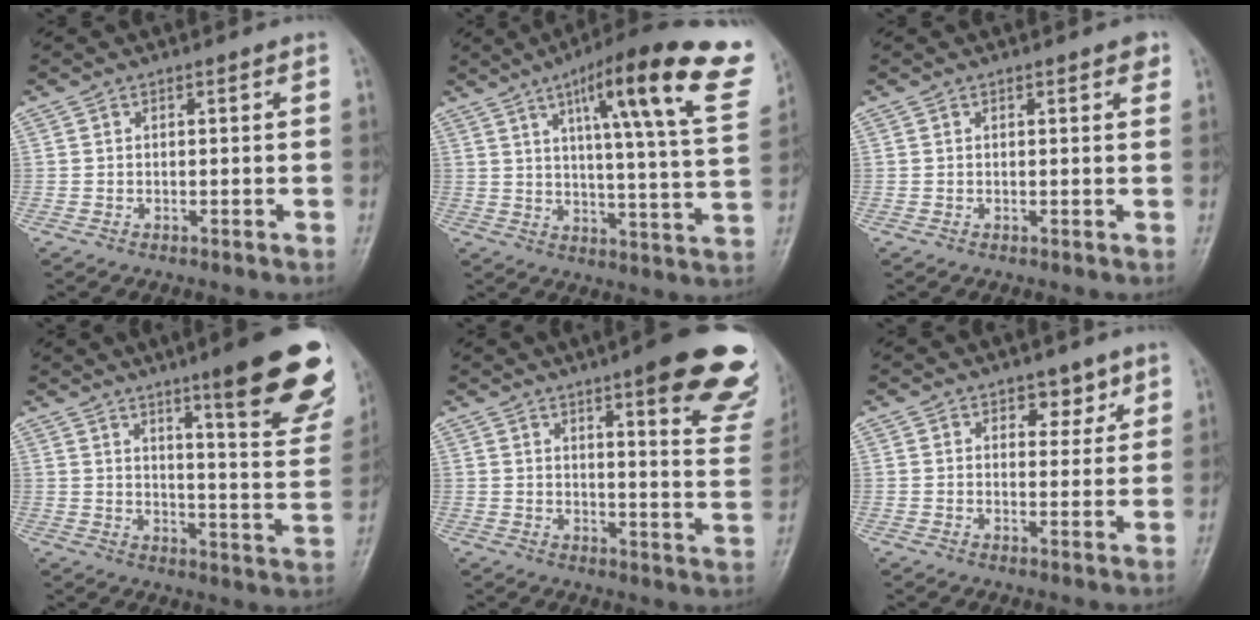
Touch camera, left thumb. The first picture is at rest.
{"total": 23.9, "force": [12.5, 4.2, 20.0], "torque": [-0.261, -0.032, 0.163]}
{"total": 1.8, "force": [1.1, 0.6, 1.3], "torque": [-0.013, -0.002, 0.011]}
{"total": 21.2, "force": [12.6, 3.6, 16.6], "torque": [-0.185, -0.066, 0.170]}
{"total": 21.3, "force": [13.2, 3.8, 16.3], "torque": [-0.180, -0.060, 0.161]}
{"total": 4.3, "force": [2.7, 2.6, 2.0], "torque": [0.003, -0.016, 0.039]}